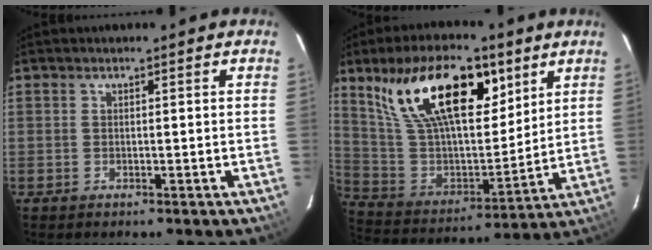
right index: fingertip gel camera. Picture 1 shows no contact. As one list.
[{"total": 23.6, "force": [12.3, 11.0, 16.9], "torque": [-0.311, 0.026, 0.230]}]